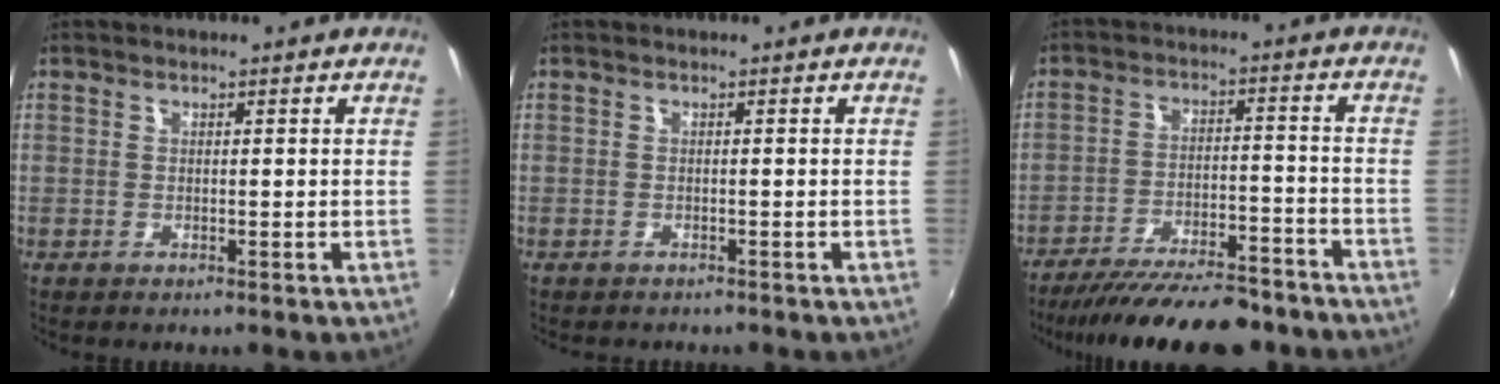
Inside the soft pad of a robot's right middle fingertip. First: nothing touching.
{"total": 1.4, "force": [-1.3, 0.5, 0.2], "torque": [-0.011, -0.008, -0.017]}
{"total": 19.0, "force": [-16.5, 4.2, 8.5], "torque": [-0.160, -0.022, -0.232]}